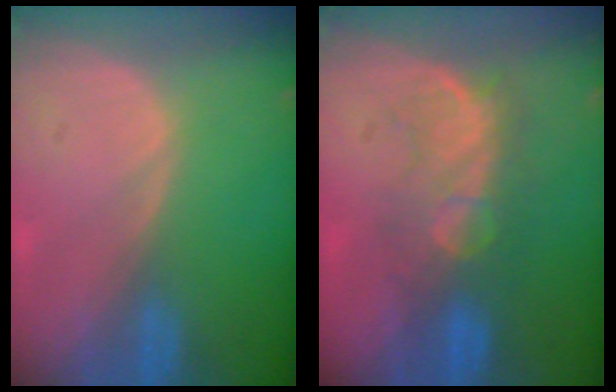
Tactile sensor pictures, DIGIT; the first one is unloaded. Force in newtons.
{"total": 7.9, "press": 7.6, "slide": 2.2}